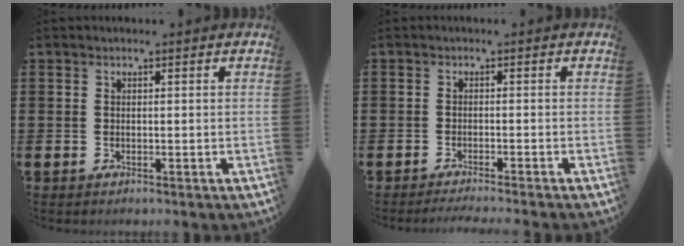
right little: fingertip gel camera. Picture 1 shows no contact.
{"total": 1.0, "force": [-0.9, -0.2, 0.3], "torque": [-0.004, 0.000, -0.018]}